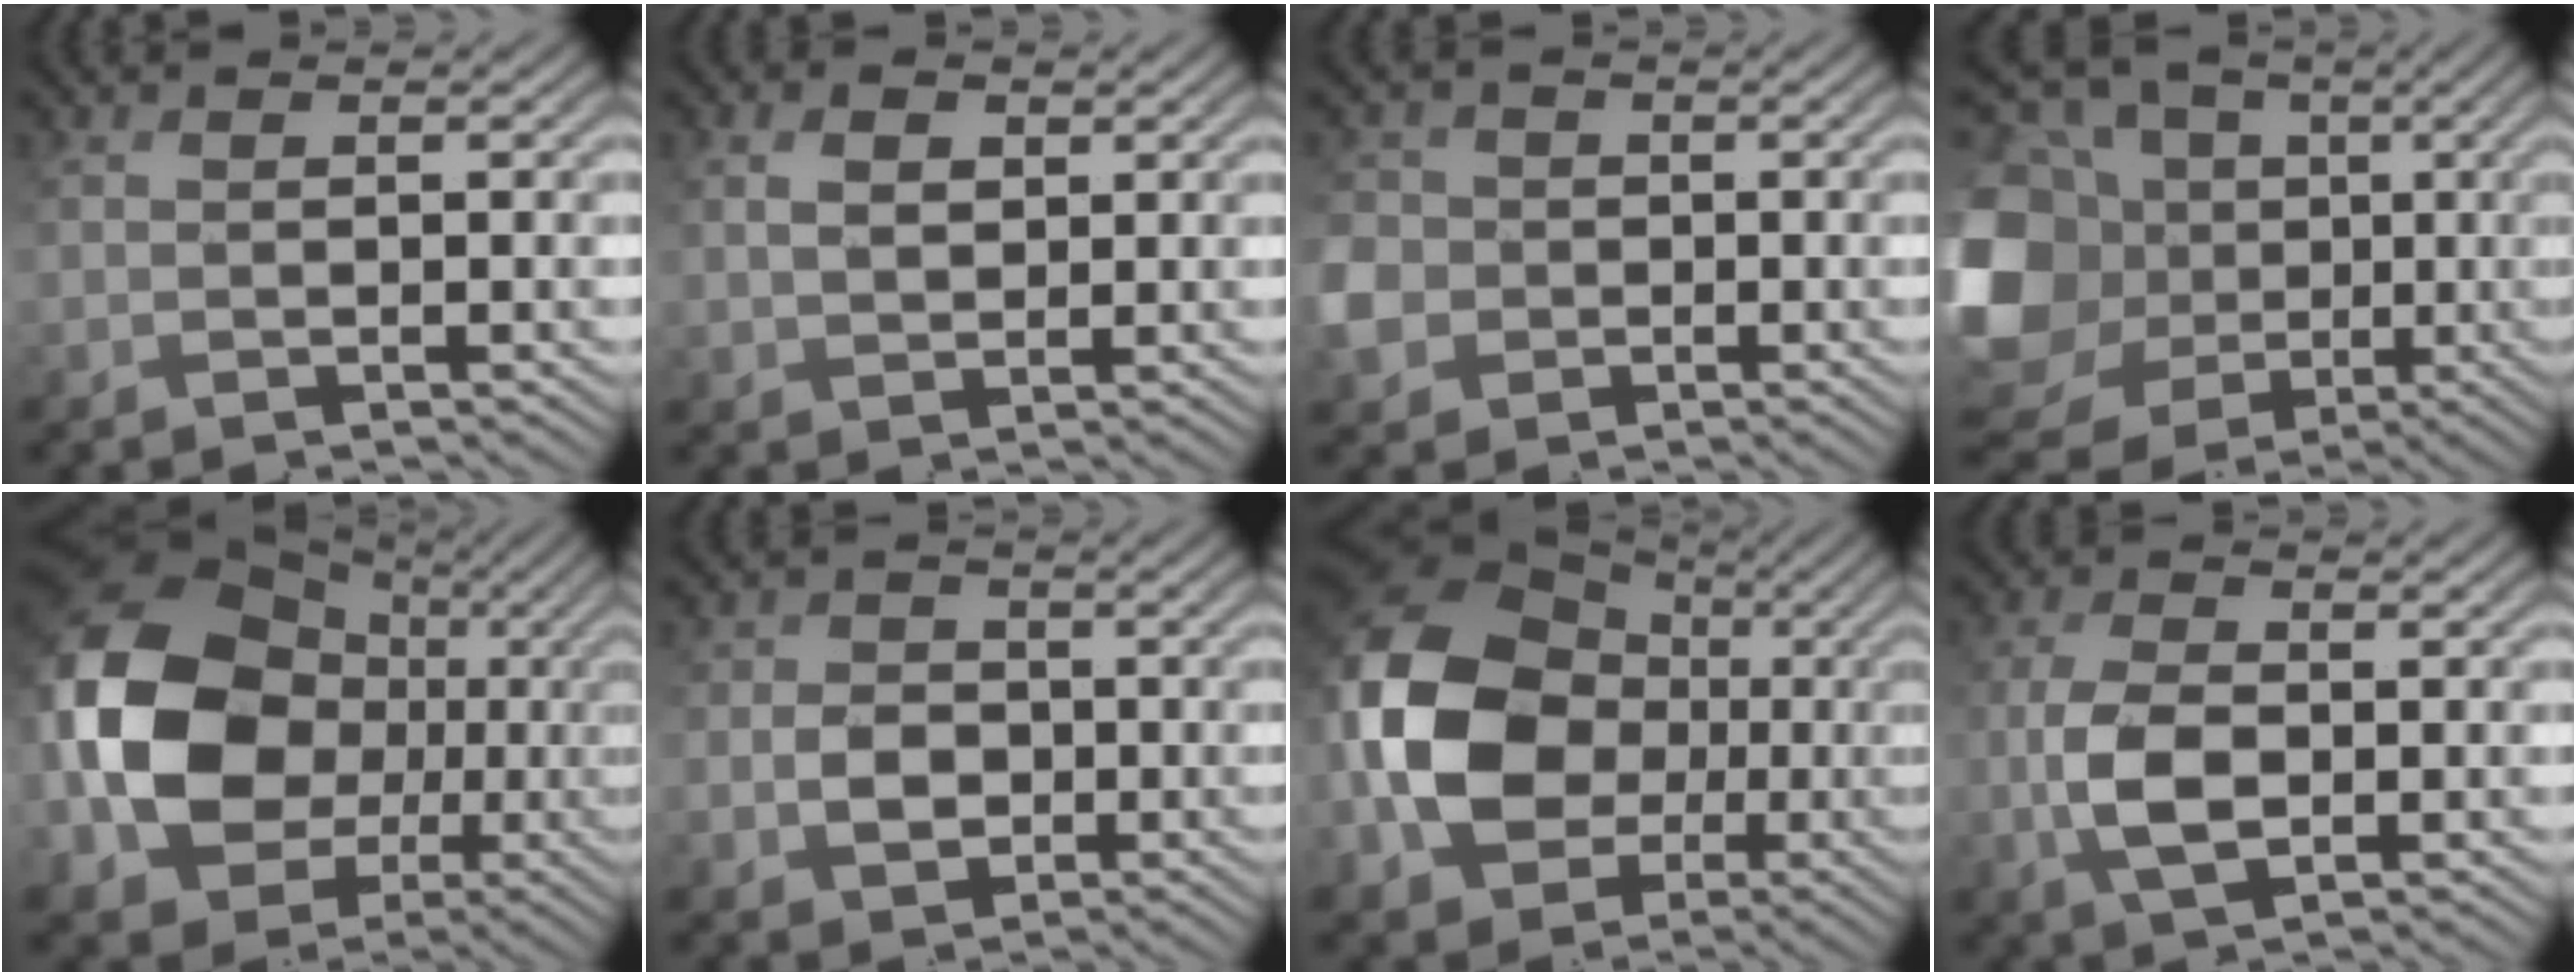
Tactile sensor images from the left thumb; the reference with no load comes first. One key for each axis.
{"total": 2.1, "fx": 1.5, "fy": 1.3, "fz": 0.7, "tx": -0.020, "ty": 0.006, "tz": 0.031}
{"total": 3.8, "fx": -0.7, "fy": 3.7, "fz": 0.6, "tx": -0.035, "ty": 0.004, "tz": -0.028}
{"total": 19.2, "fx": 0.1, "fy": 16.7, "fz": 9.4, "tx": -0.295, "ty": 0.017, "tz": 0.009}
{"total": 17.5, "fx": 0.0, "fy": 14.1, "fz": 10.3, "tx": -0.268, "ty": 0.008, "tz": -0.006}
{"total": 3.1, "fx": -0.2, "fy": 3.0, "fz": 0.9, "tx": -0.014, "ty": -0.001, "tz": -0.001}
{"total": 15.8, "fx": -0.6, "fy": 12.7, "fz": 9.5, "tx": -0.242, "ty": 0.007, "tz": -0.014}
{"total": 4.6, "fx": -0.5, "fy": 2.6, "fz": 3.7, "tx": -0.091, "ty": 0.002, "tz": -0.007}